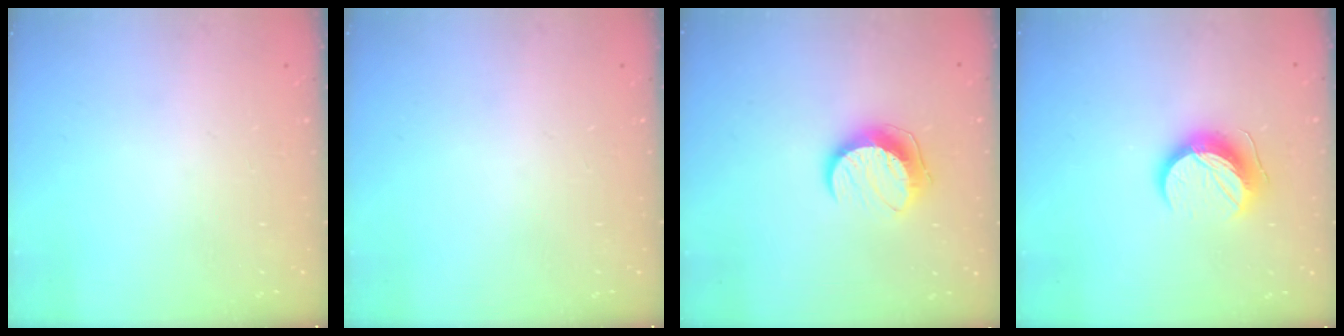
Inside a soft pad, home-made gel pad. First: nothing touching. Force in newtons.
{"total": 0.0}
{"total": 10.2, "press": 10.2, "slide": 0.5}
{"total": 12.2, "press": 12.2, "slide": 0.4}